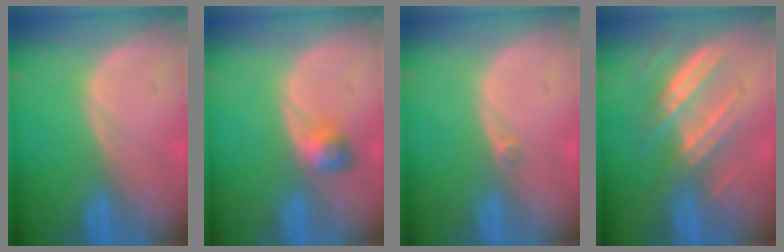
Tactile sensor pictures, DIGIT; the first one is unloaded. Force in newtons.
{"total": 3.0, "press": 2.6, "slide": 1.3}
{"total": 0.7, "press": 0.6, "slide": 0.3}
{"total": 7.8, "press": 7.0, "slide": 3.4}